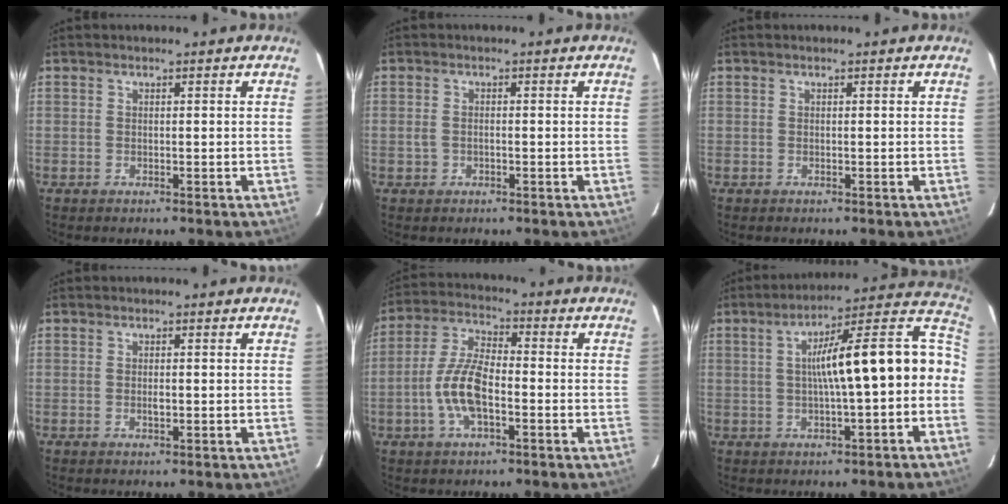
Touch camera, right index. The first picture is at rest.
{"total": 1.6, "force": [-0.6, 1.2, 0.8], "torque": [-0.017, 0.002, -0.009]}
{"total": 0.0}
{"total": 1.2, "force": [-0.2, 0.6, 1.0], "torque": [-0.017, 0.000, -0.004]}
{"total": 9.7, "force": [-3.0, 3.9, 8.4], "torque": [-0.179, 0.007, -0.060]}
{"total": 17.0, "force": [-0.8, 3.1, 16.7], "torque": [-0.222, 0.041, -0.009]}